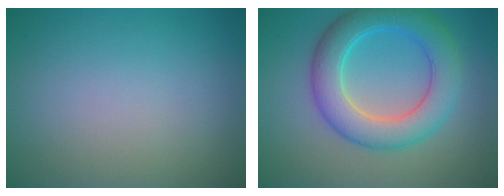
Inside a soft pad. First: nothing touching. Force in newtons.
{"total": 6.6, "press": 6.6, "slide": 0.3}